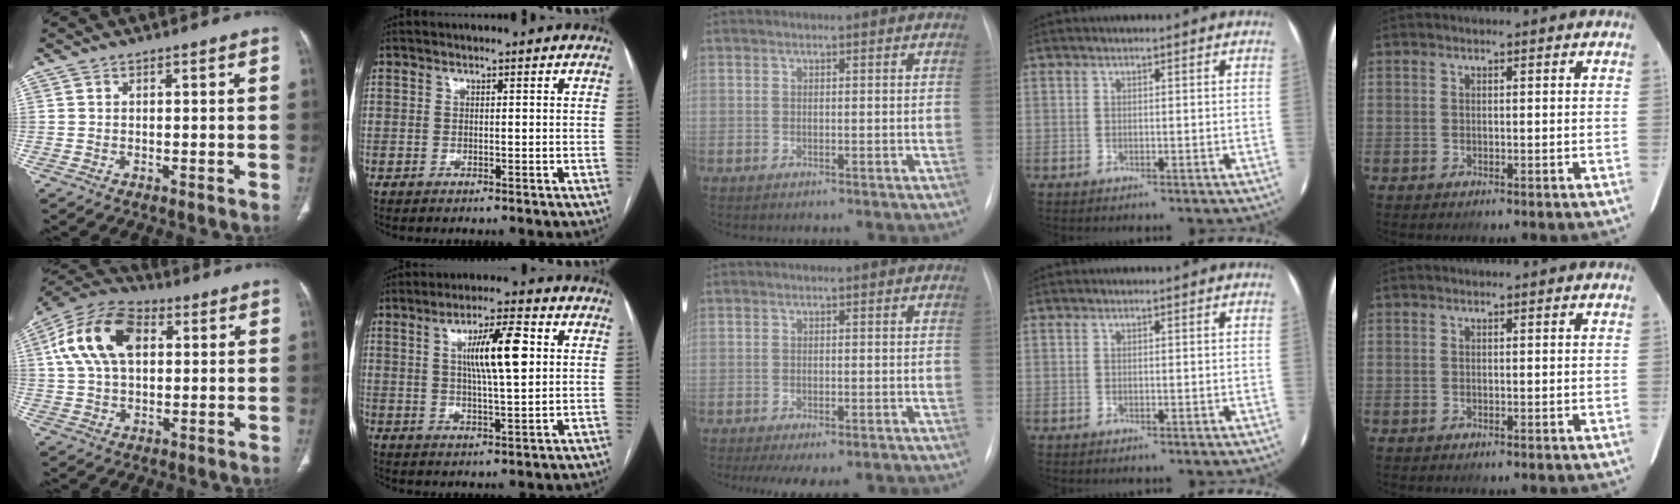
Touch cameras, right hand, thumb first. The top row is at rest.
{"thumb": {"total": 15.4, "force": [3.8, 9.5, 11.5], "torque": [-0.215, 0.020, 0.063]}, "index": {"total": 9.5, "force": [2.3, 1.3, 9.1], "torque": [-0.157, 0.007, 0.039]}, "middle": {"total": 8.4, "force": [-6.6, 2.8, 4.4], "torque": [-0.056, -0.001, -0.087]}}